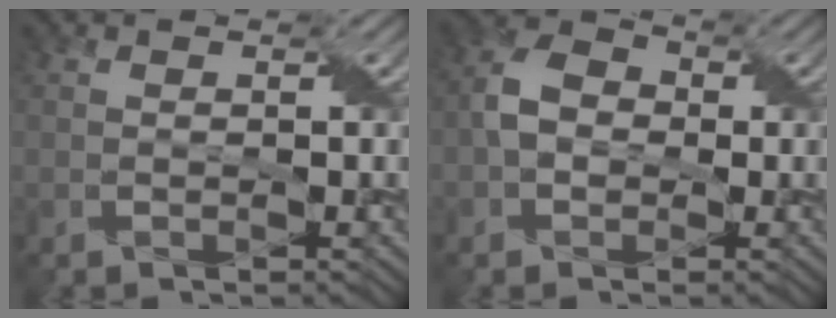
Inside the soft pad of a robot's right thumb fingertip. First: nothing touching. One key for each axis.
{"total": 4.6, "fx": -0.6, "fy": 3.7, "fz": 2.7, "tx": -0.057, "ty": 0.009, "tz": -0.018}